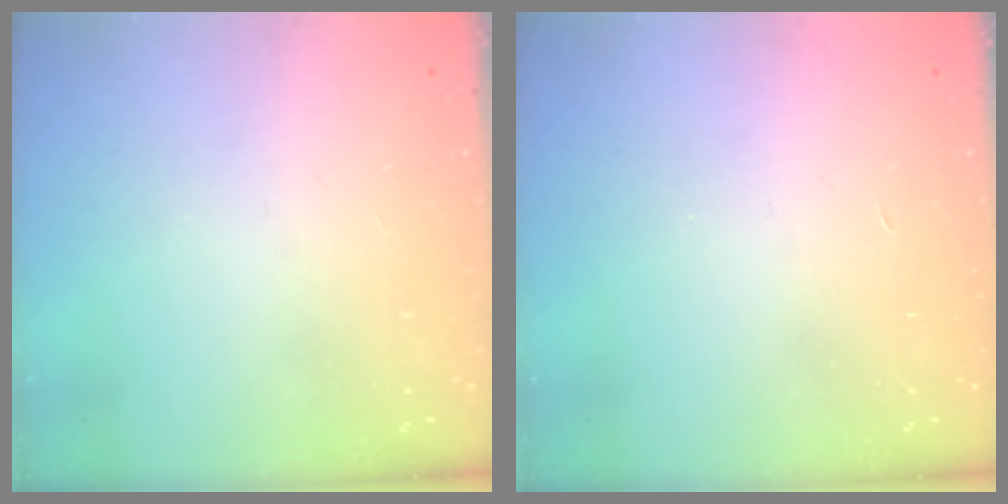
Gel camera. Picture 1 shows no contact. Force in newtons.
{"total": 1.7, "press": 1.7, "slide": 0.1}